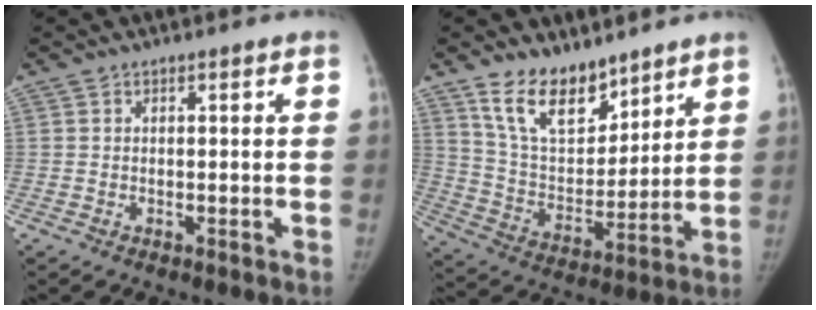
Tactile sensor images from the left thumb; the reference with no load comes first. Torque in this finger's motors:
{"motor_torque": [0.20, -0.01, 1.18, -1.14, 0.27]}